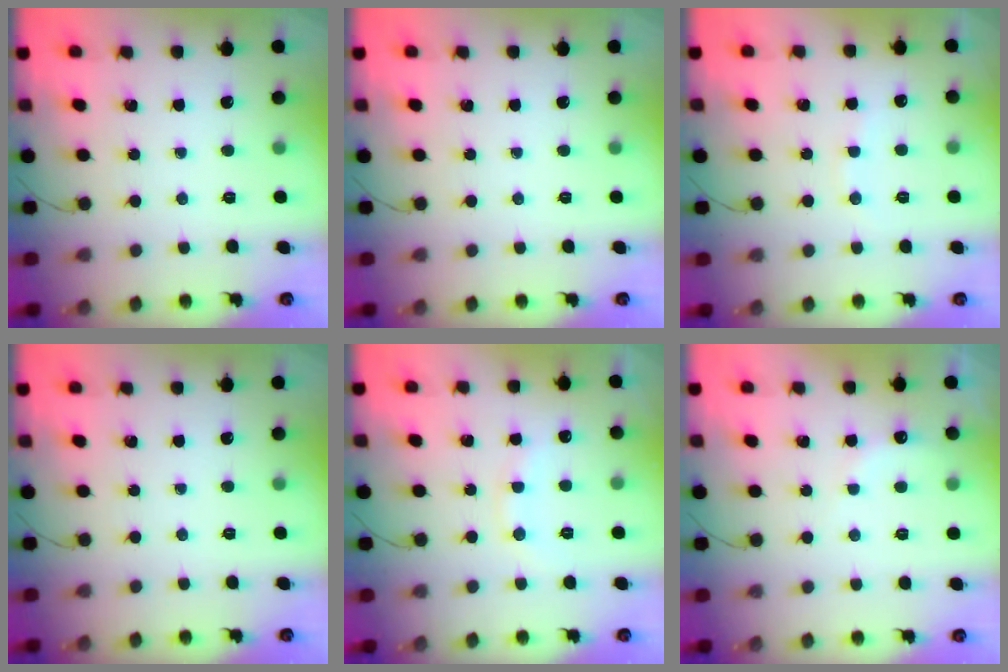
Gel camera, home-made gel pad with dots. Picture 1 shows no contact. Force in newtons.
{"total": 0.0}
{"total": 6.5, "press": 6.4, "slide": 1.4}
{"total": 0.0}
{"total": 9.2, "press": 9.1, "slide": 1.2}
{"total": 5.5, "press": 5.4, "slide": 1.0}